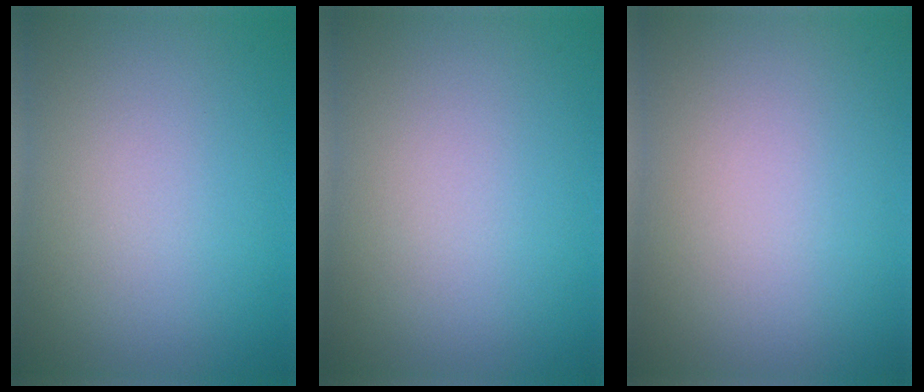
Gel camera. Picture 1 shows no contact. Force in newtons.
{"total": 0.0}
{"total": 0.0}